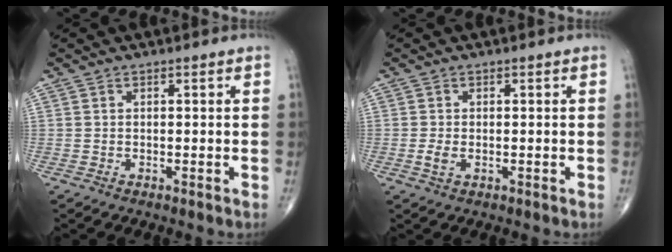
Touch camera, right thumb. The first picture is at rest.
{"total": 1.8, "force": [-0.3, 1.0, 1.5], "torque": [-0.033, -0.003, -0.007]}